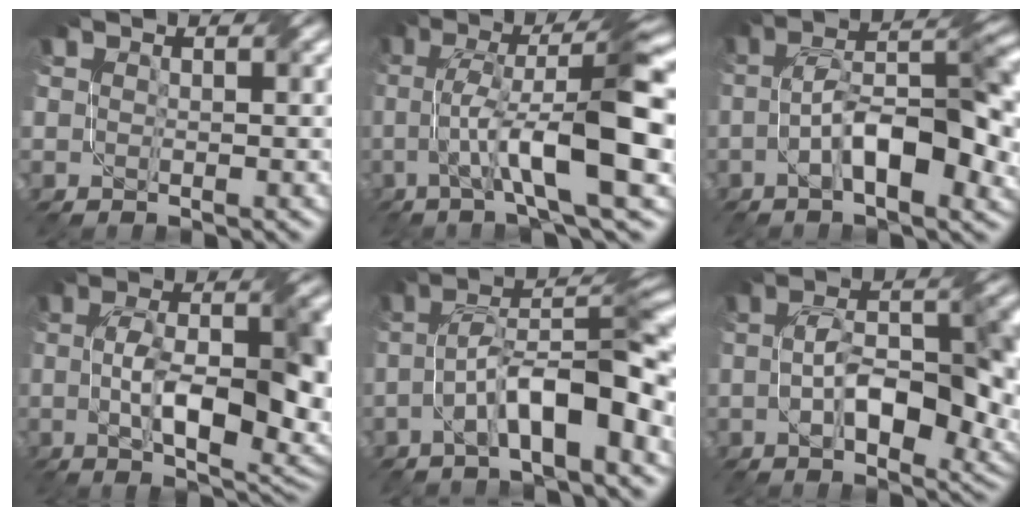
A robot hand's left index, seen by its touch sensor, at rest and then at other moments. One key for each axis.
{"total": 11.7, "fx": -0.6, "fy": 2.2, "fz": 11.5, "tx": -0.180, "ty": 0.023, "tz": -0.013}
{"total": 10.2, "fx": -2.3, "fy": 3.7, "fz": 9.3, "tx": -0.146, "ty": 0.019, "tz": -0.041}
{"total": 12.3, "fx": -1.4, "fy": 4.9, "fz": 11.2, "tx": -0.180, "ty": -0.011, "tz": -0.018}
{"total": 9.2, "fx": -3.0, "fy": 2.3, "fz": 8.3, "tx": -0.138, "ty": 0.025, "tz": -0.053}
{"total": 11.3, "fx": -1.5, "fy": 5.1, "fz": 10.0, "tx": -0.152, "ty": 0.004, "tz": -0.023}